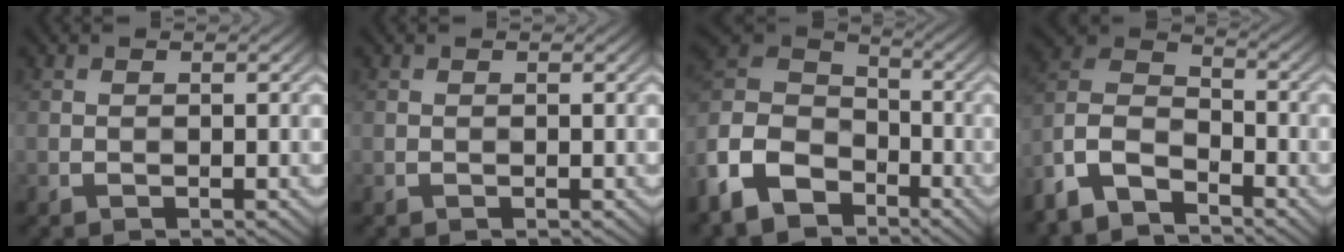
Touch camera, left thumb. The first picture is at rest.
{"total": 0.0}
{"total": 13.6, "force": [-8.2, 8.4, 6.9], "torque": [-0.200, -0.023, -0.176]}
{"total": 10.4, "force": [-7.6, 4.6, 5.4], "torque": [-0.131, -0.010, -0.168]}